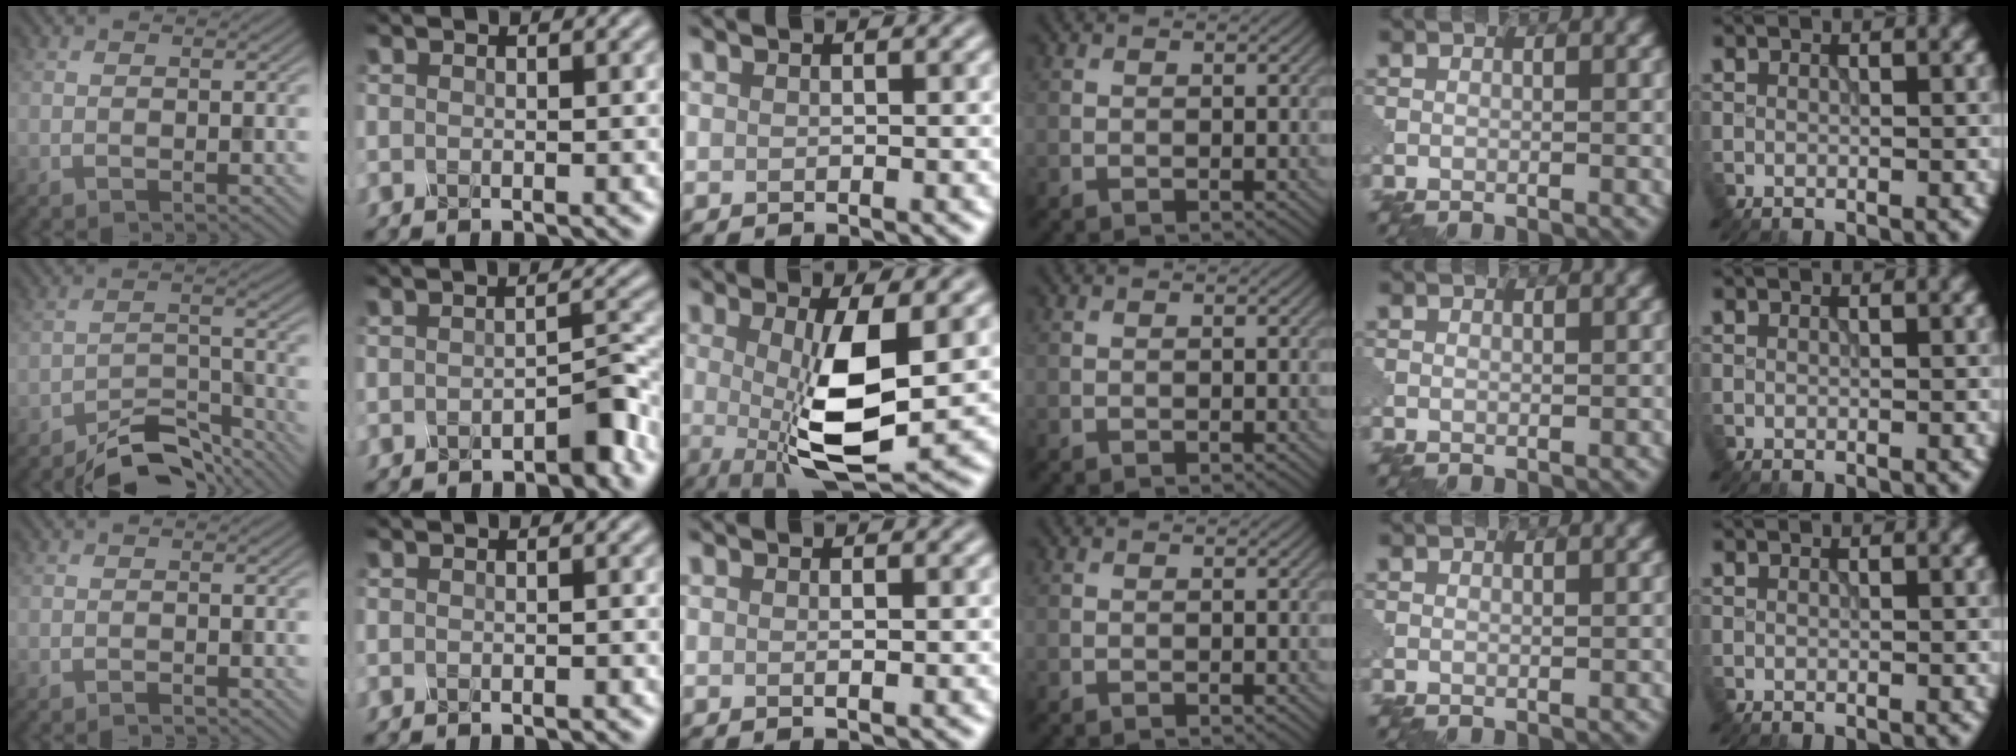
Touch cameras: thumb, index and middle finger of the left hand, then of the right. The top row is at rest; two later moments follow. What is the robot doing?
{"motion": "press", "object": "mechanical pencil"}